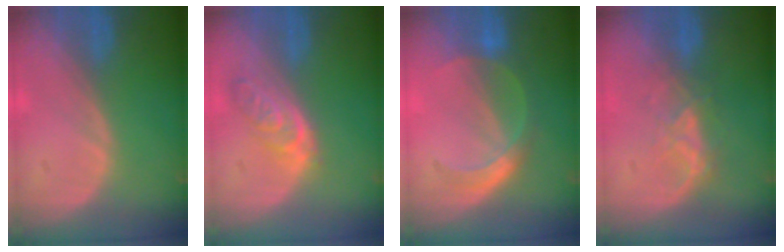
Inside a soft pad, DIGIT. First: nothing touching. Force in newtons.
{"total": 5.0, "press": 4.9, "slide": 0.4}
{"total": 5.1, "press": 5.0, "slide": 0.8}
{"total": 4.1, "press": 4.1, "slide": 0.6}